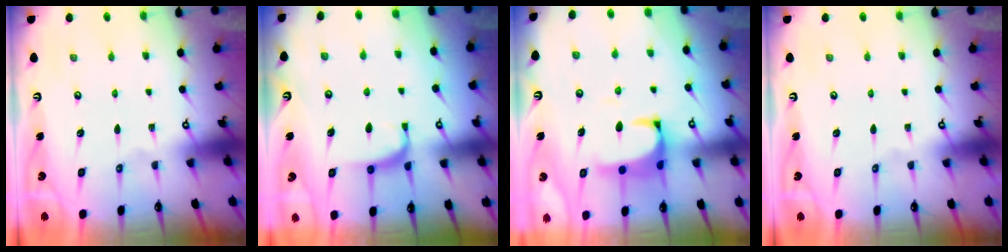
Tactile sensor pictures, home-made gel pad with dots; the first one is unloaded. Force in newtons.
{"total": 1.6, "press": 1.5, "slide": 0.5}
{"total": 2.1, "press": 1.9, "slide": 0.9}
{"total": 0.0}